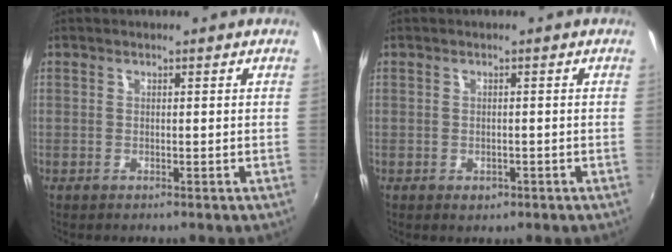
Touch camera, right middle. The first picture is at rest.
{"total": 1.8, "force": [-0.9, 1.3, 0.9], "torque": [-0.017, -0.004, -0.008]}